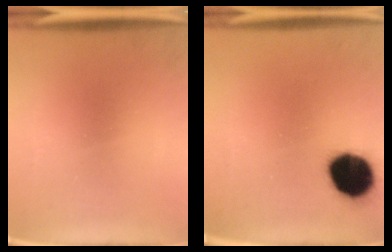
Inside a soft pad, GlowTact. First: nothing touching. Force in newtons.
{"total": 14.1}